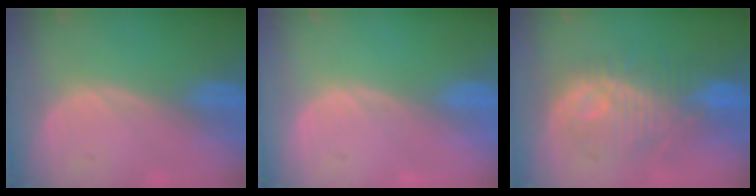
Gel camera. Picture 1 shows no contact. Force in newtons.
{"total": 0.0}
{"total": 10.0, "press": 10.0, "slide": 0.8}